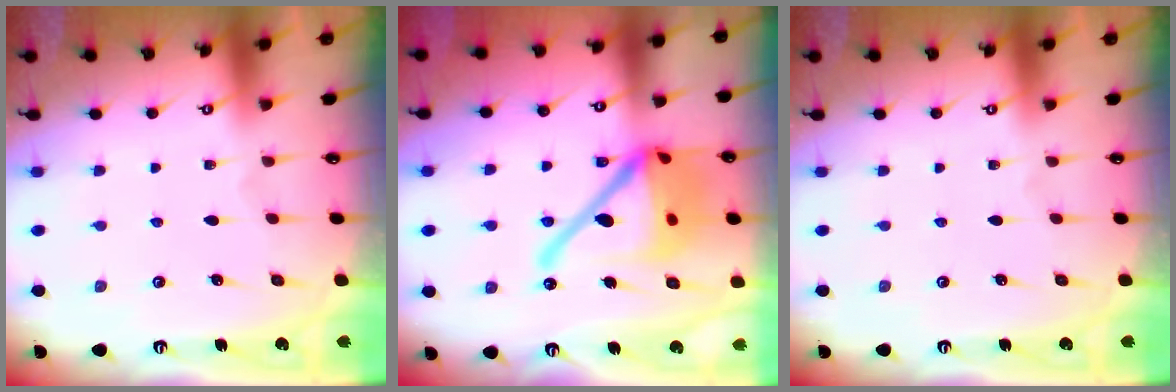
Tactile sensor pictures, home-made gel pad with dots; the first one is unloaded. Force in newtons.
{"total": 22.0, "press": 21.8, "slide": 2.8}
{"total": 0.0}